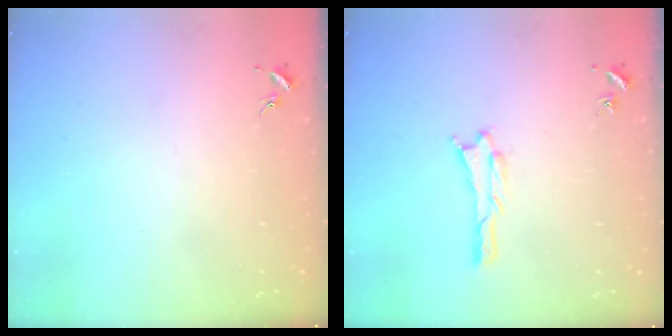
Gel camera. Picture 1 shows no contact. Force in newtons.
{"total": 0.7, "press": 0.7, "slide": 0.2}